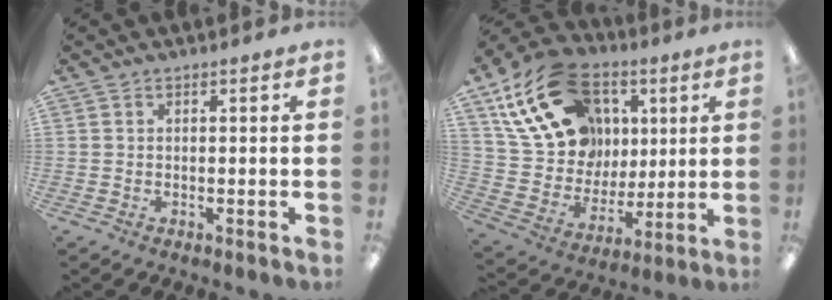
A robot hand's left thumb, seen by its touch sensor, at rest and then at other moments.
{"total": 24.1, "force": [10.4, 17.6, 12.6], "torque": [-0.230, -0.026, 0.203]}